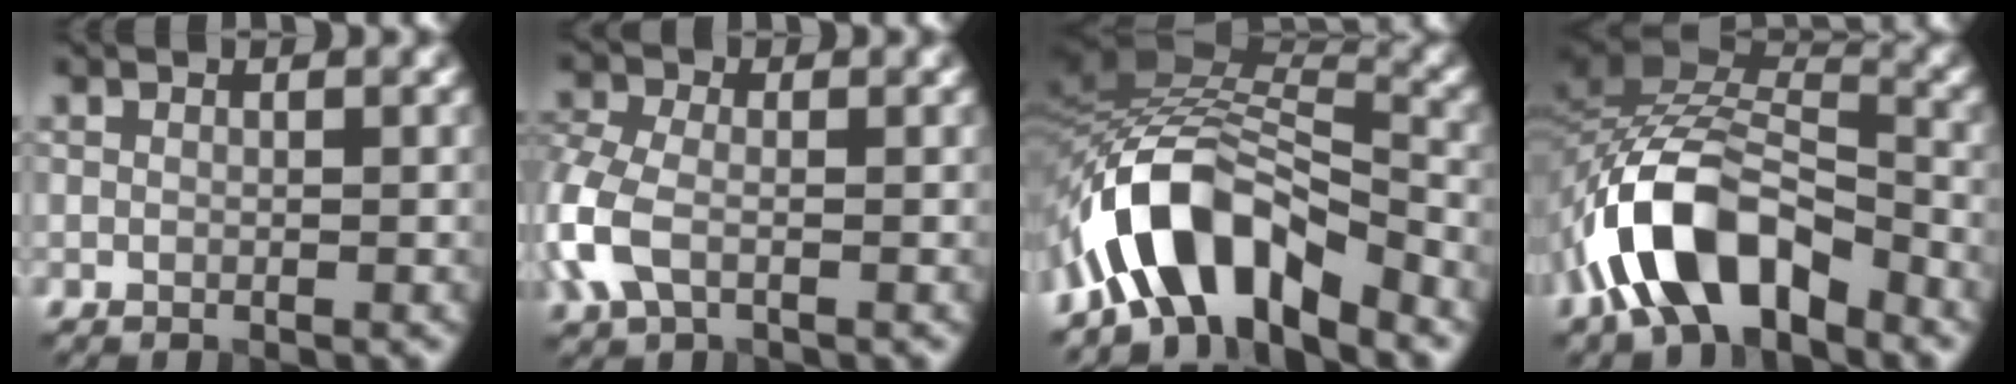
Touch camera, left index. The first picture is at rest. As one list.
[{"total": 4.6, "force": [-1.2, 2.8, 3.4], "torque": [-0.095, 0.003, -0.036]}, {"total": 10.4, "force": [-6.3, 4.3, 7.1], "torque": [-0.114, 0.014, -0.121]}, {"total": 10.4, "force": [-5.7, 5.1, 7.1], "torque": [-0.128, 0.011, -0.113]}]